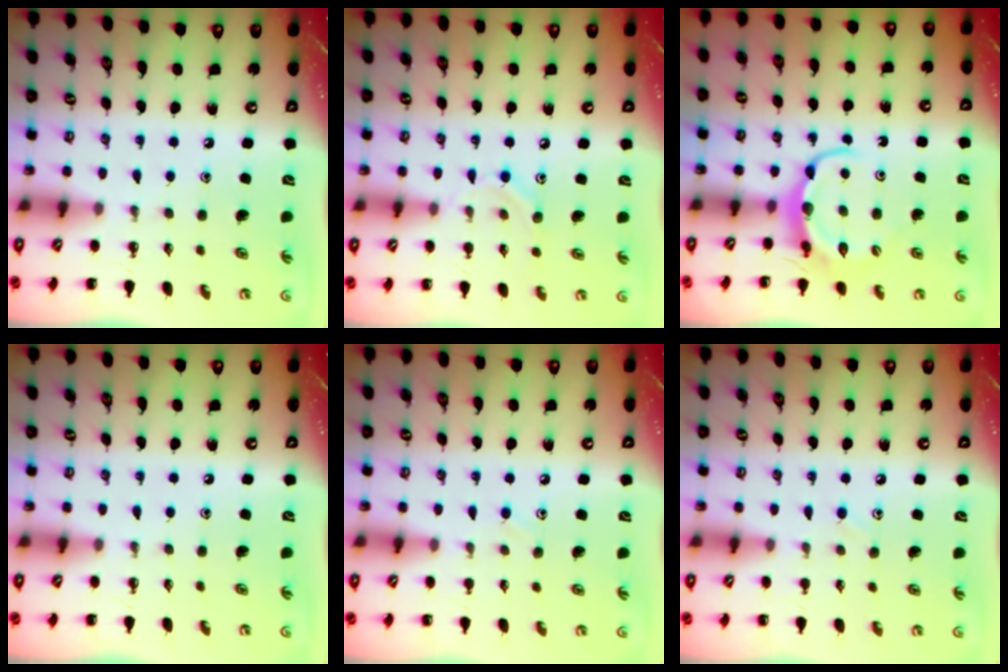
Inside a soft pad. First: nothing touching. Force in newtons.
{"total": 7.0, "press": 6.9, "slide": 1.2}
{"total": 6.2, "press": 6.1, "slide": 0.9}
{"total": 0.0}
{"total": 6.5, "press": 6.1, "slide": 2.3}
{"total": 6.5, "press": 6.1, "slide": 2.3}